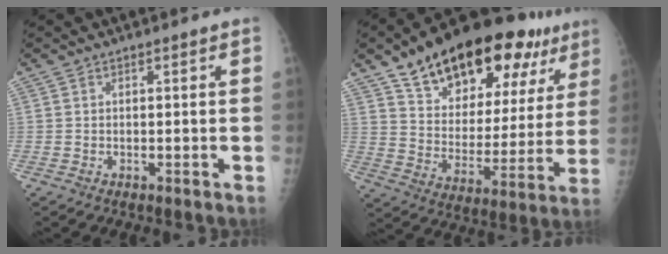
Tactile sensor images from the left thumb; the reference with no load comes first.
{"total": 28.2, "force": [17.7, 12.9, 17.8], "torque": [-0.234, -0.039, 0.271]}